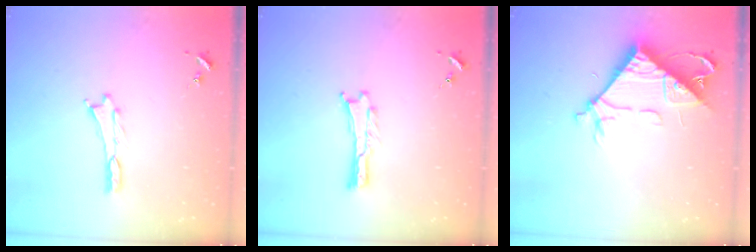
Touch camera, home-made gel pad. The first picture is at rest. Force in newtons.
{"total": 0.0}
{"total": 9.6, "press": 9.5, "slide": 1.0}